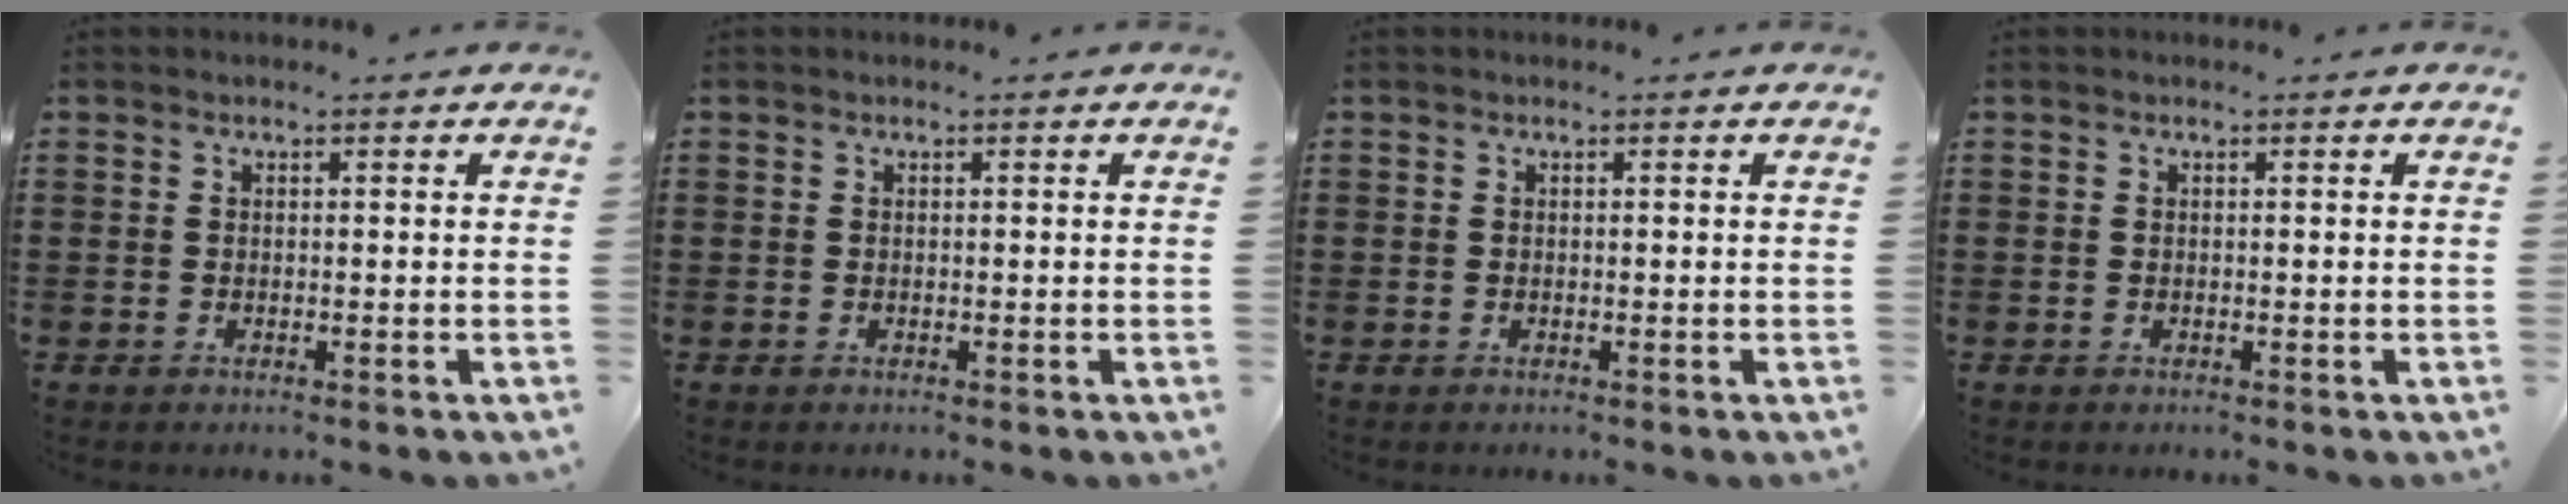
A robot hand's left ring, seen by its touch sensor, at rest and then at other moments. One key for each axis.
{"total": 0.0}
{"total": 0.0}
{"total": 0.0}